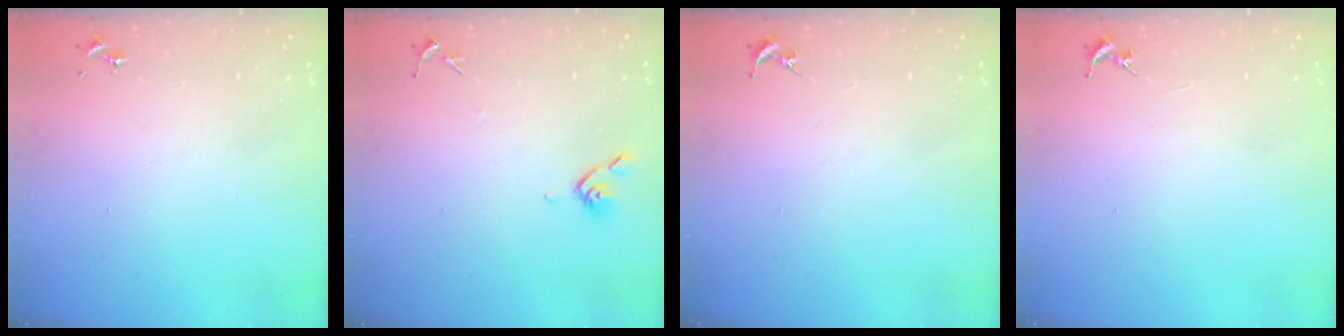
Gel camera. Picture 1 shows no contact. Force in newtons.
{"total": 5.8, "press": 5.8, "slide": 0.7}
{"total": 0.0}
{"total": 0.0}